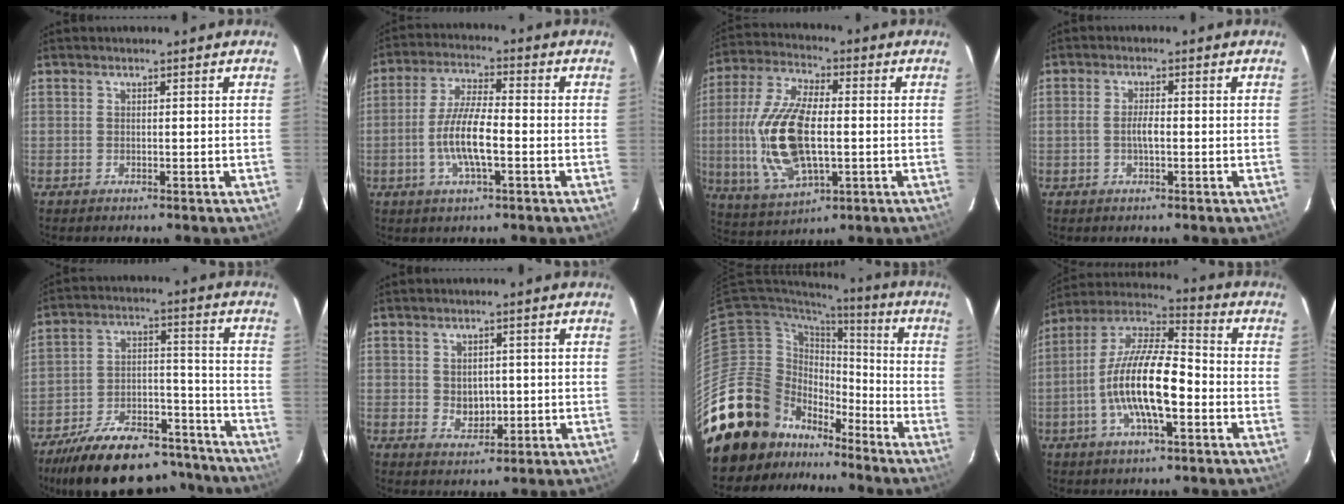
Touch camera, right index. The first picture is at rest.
{"total": 9.2, "force": [-2.5, 2.2, 8.6], "torque": [-0.174, 0.000, -0.049]}
{"total": 17.7, "force": [-1.5, 8.2, 15.6], "torque": [-0.334, -0.002, -0.020]}
{"total": 2.5, "force": [-0.5, 0.6, 2.3], "torque": [-0.044, 0.003, -0.010]}
{"total": 25.0, "force": [-20.6, 9.7, 10.4], "torque": [-0.198, 0.029, -0.280]}
{"total": 4.0, "force": [-0.1, 3.3, 2.3], "torque": [-0.037, -0.002, 0.007]}
{"total": 21.9, "force": [-14.2, 15.0, 7.4], "torque": [-0.180, 0.032, -0.235]}
{"total": 16.1, "force": [-4.2, 4.8, 14.8], "torque": [-0.285, -0.003, -0.085]}